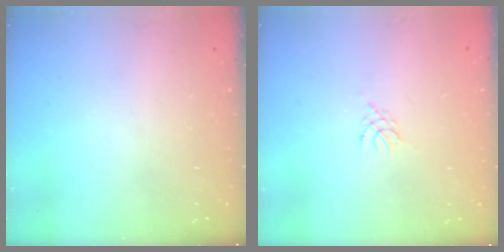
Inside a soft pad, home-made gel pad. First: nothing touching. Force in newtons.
{"total": 2.8, "press": 2.7, "slide": 0.6}